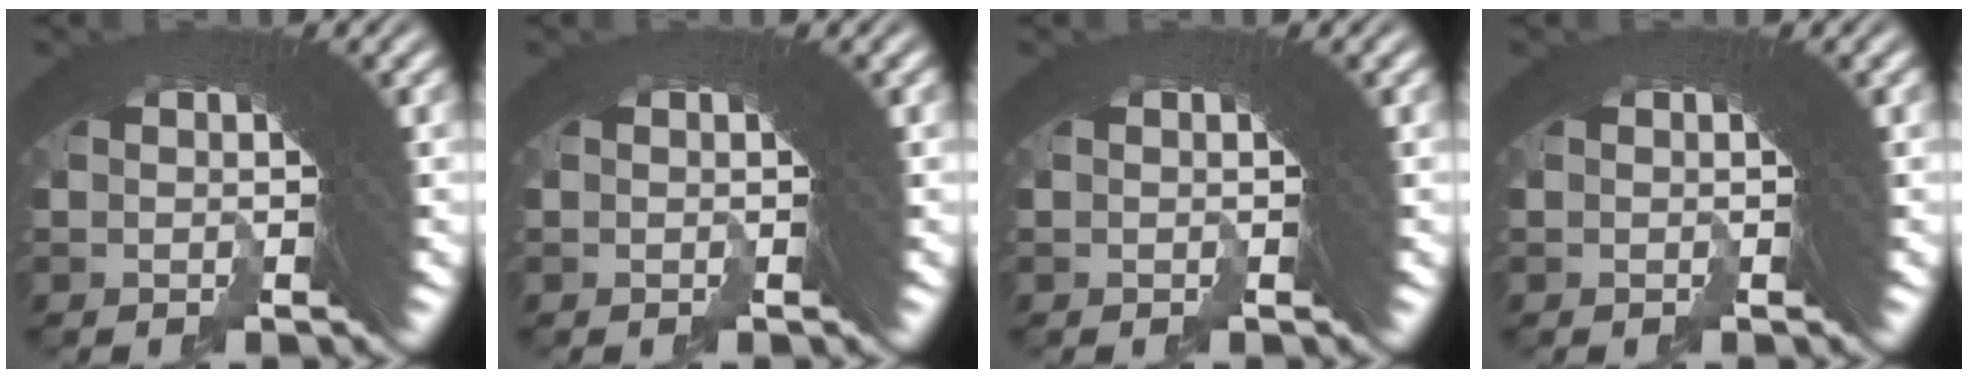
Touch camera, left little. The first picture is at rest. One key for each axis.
{"total": 0.0}
{"total": 0.0}
{"total": 0.0}